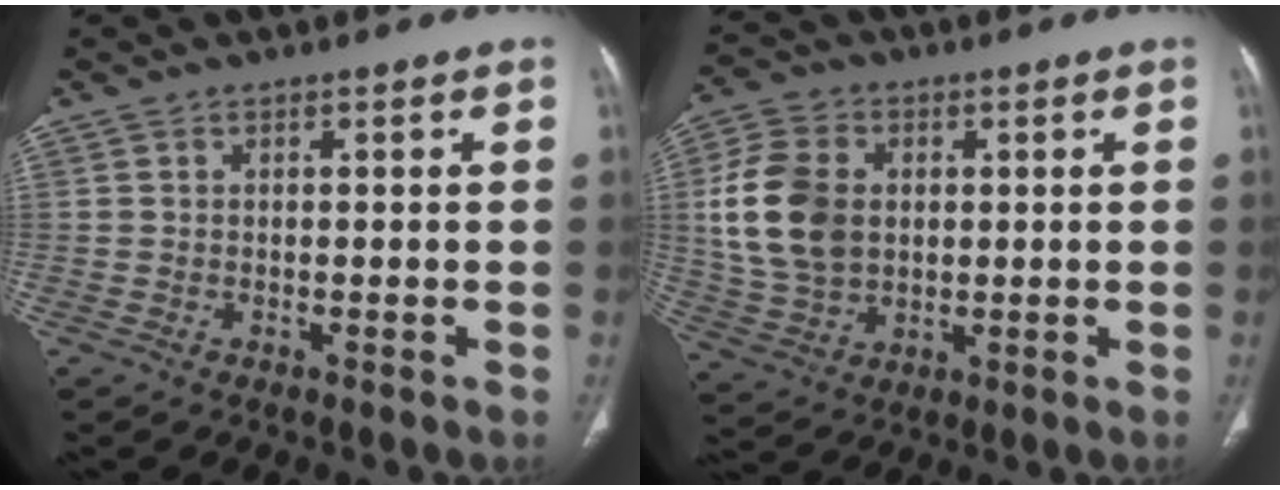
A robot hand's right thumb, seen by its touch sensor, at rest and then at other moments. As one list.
[{"total": 13.8, "force": [1.9, 10.0, 9.2], "torque": [-0.170, 0.000, 0.041]}]